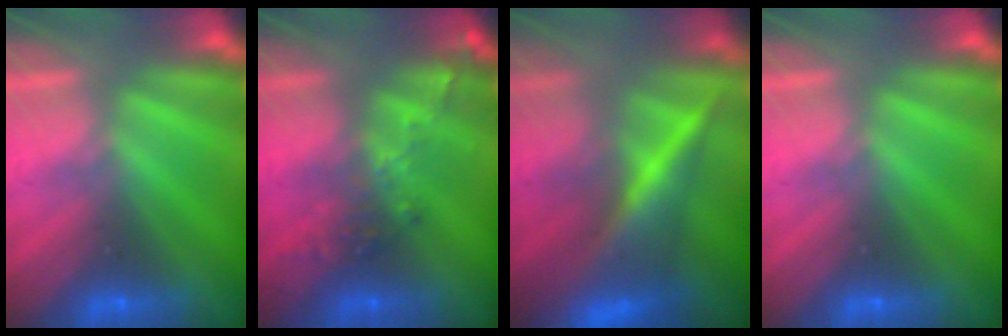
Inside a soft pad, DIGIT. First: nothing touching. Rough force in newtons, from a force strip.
{"total": 2.7}
{"total": 8.4}
{"total": 0.0}